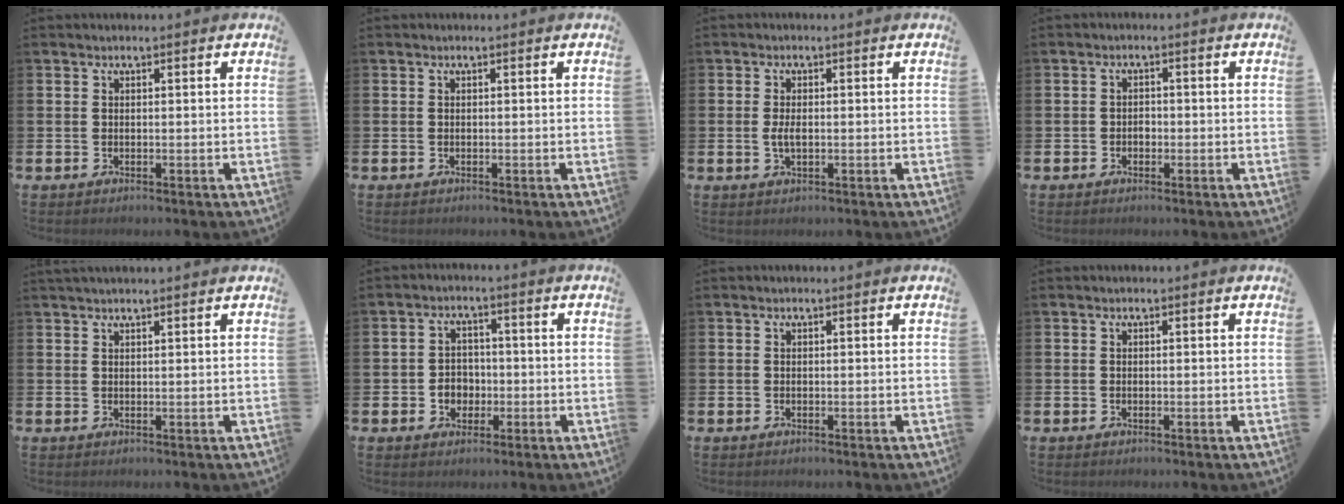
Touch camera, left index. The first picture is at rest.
{"total": 0.0}
{"total": 2.1, "force": [-0.2, 1.0, 1.9], "torque": [-0.035, 0.002, -0.006]}
{"total": 1.3, "force": [-0.6, 1.1, 0.5], "torque": [-0.001, 0.000, -0.015]}
{"total": 1.1, "force": [1.0, -0.2, 0.4], "torque": [-0.006, 0.000, 0.018]}
{"total": 3.2, "force": [-0.9, 2.9, 1.2], "torque": [-0.020, 0.002, -0.024]}
{"total": 0.0}
{"total": 0.0}